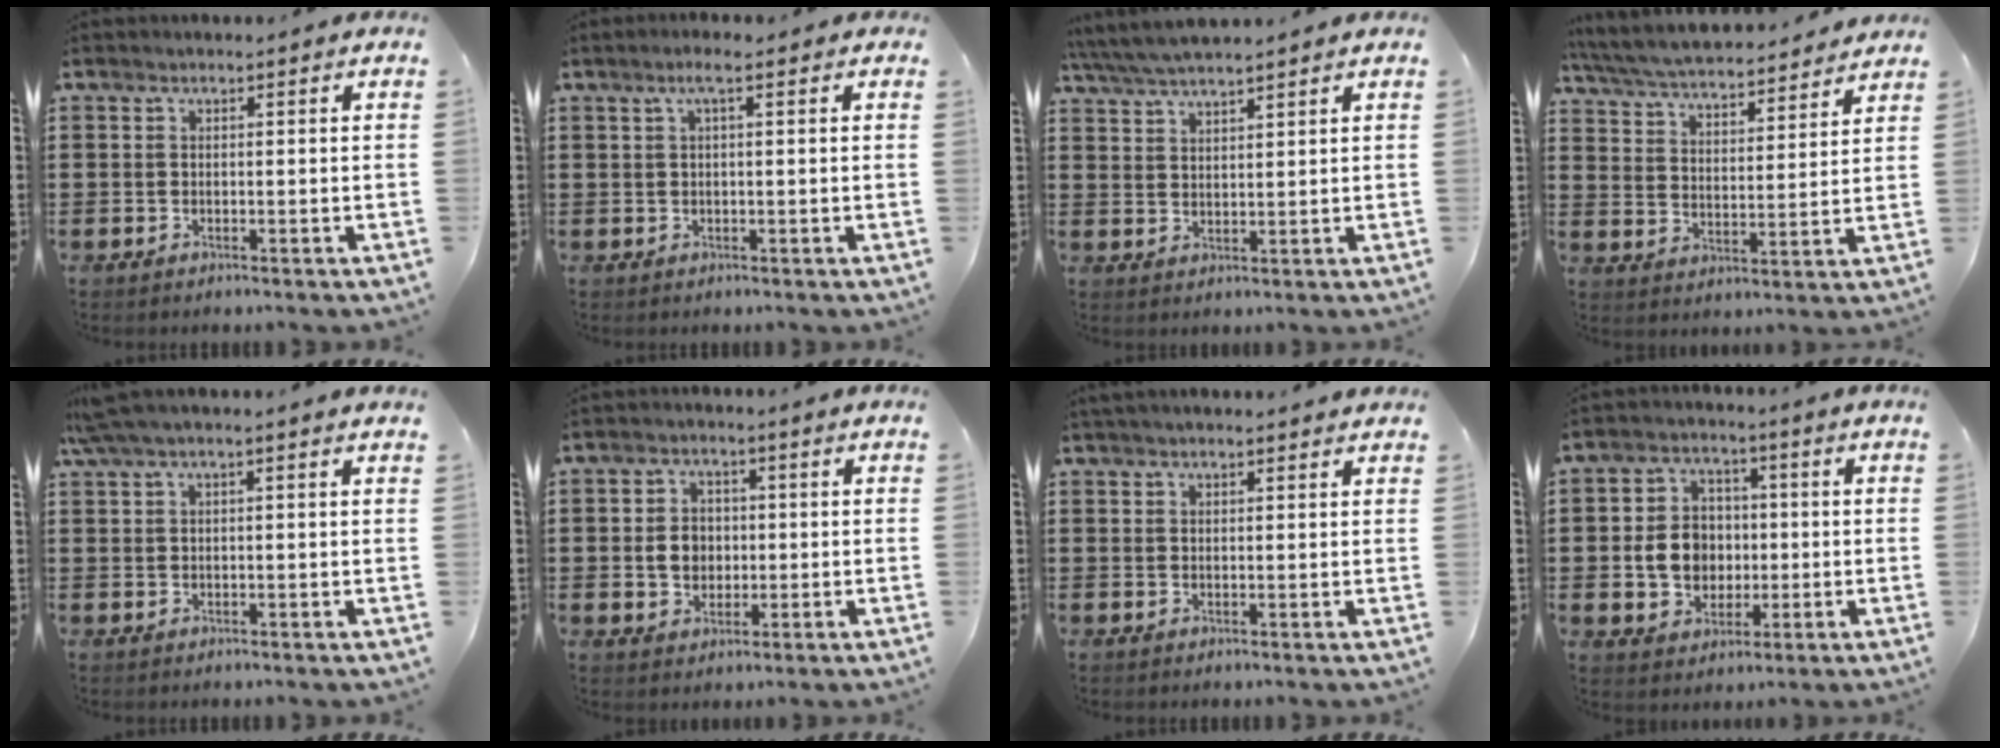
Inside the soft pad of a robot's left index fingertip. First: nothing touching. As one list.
[{"total": 2.4, "force": [1.0, 0.3, 2.2], "torque": [-0.045, 0.005, 0.015]}, {"total": 4.0, "force": [3.7, 0.1, 1.4], "torque": [-0.039, -0.010, 0.067]}, {"total": 5.6, "force": [5.5, 0.1, 1.1], "torque": [-0.050, -0.035, 0.092]}, {"total": 2.4, "force": [1.4, 0.0, 1.9], "torque": [-0.049, -0.003, 0.022]}, {"total": 4.4, "force": [-0.3, 3.6, 2.5], "torque": [-0.051, 0.007, -0.010]}, {"total": 1.4, "force": [1.3, 0.2, 0.5], "torque": [-0.012, 0.002, 0.025]}, {"total": 7.2, "force": [-0.4, 6.2, 3.6], "torque": [-0.090, 0.011, -0.011]}]